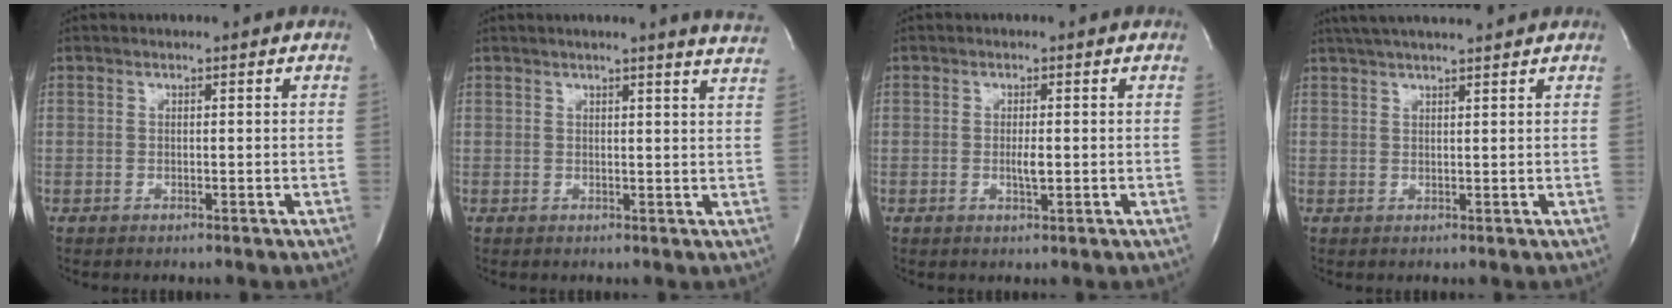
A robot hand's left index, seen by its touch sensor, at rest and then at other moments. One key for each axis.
{"total": 7.1, "fx": 6.4, "fy": -0.8, "fz": 2.9, "tx": -0.034, "ty": -0.021, "tz": 0.049}
{"total": 1.9, "fx": -0.3, "fy": 0.4, "fz": 1.9, "tx": -0.038, "ty": -0.002, "tz": -0.003}
{"total": 8.4, "fx": 7.4, "fy": 0.0, "fz": 4.0, "tx": -0.068, "ty": 0.028, "tz": 0.108}